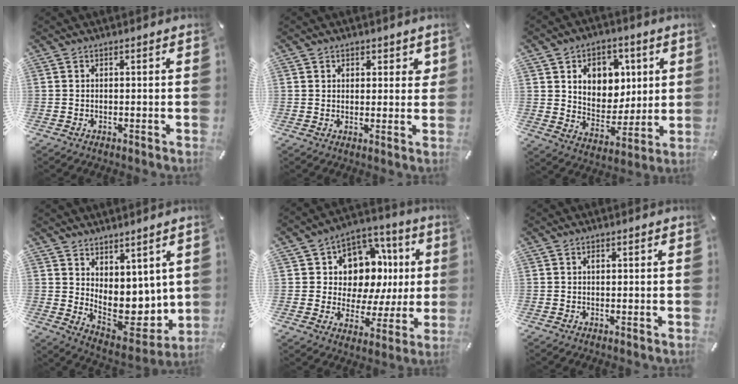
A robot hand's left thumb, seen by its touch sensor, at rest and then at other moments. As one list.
[{"total": 3.1, "force": [1.5, 2.6, 0.9], "torque": [0.010, -0.005, 0.020]}, {"total": 11.0, "force": [4.2, 9.3, 4.2], "torque": [-0.057, -0.027, 0.078]}, {"total": 9.6, "force": [2.7, 7.5, 5.2], "torque": [-0.053, -0.052, 0.069]}, {"total": 12.1, "force": [3.6, 10.0, 5.9], "torque": [-0.082, -0.045, 0.070]}, {"total": 0.6, "force": [0.1, 0.4, 0.5], "torque": [-0.010, 0.000, 0.002]}]